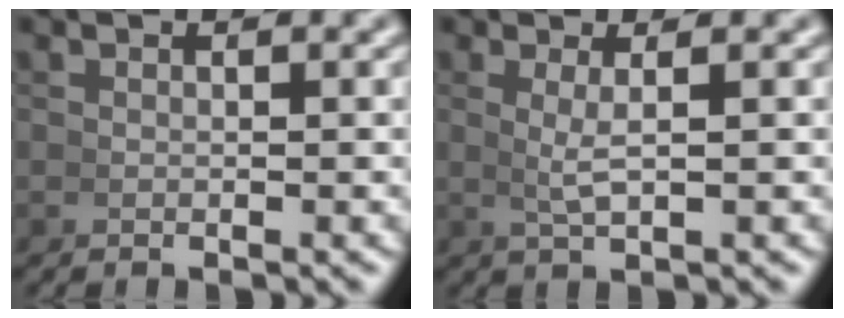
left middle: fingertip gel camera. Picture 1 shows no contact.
{"total": 2.0, "force": [0.6, 0.0, 1.9], "torque": [-0.039, -0.002, 0.015]}